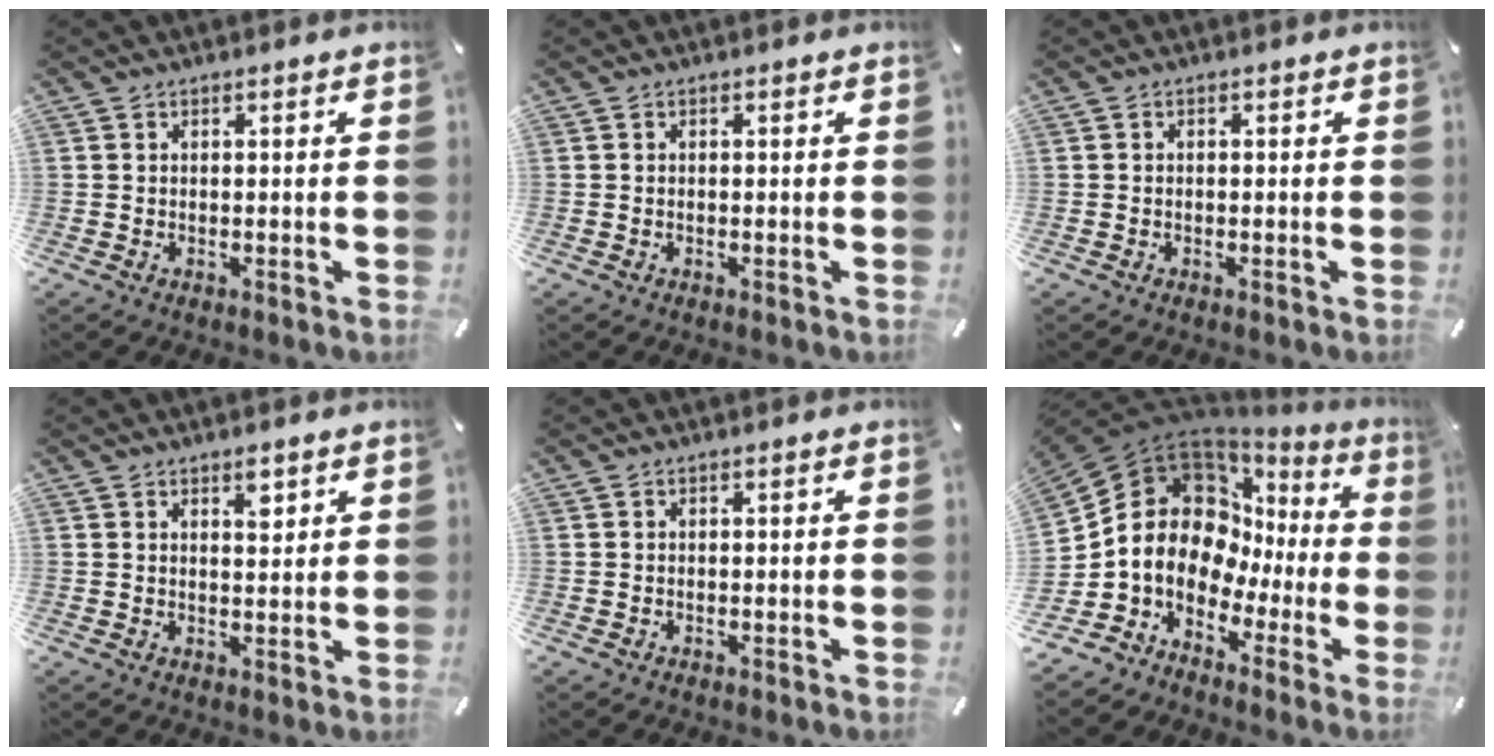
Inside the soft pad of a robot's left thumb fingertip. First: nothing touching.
{"total": 0.0}
{"total": 0.5, "force": [-0.3, 0.4, 0.2], "torque": [-0.002, 0.003, -0.009]}
{"total": 3.3, "force": [2.1, 1.6, 2.0], "torque": [-0.010, -0.011, 0.030]}
{"total": 0.0}
{"total": 14.7, "force": [1.6, 12.6, 7.3], "torque": [-0.152, -0.041, 0.030]}